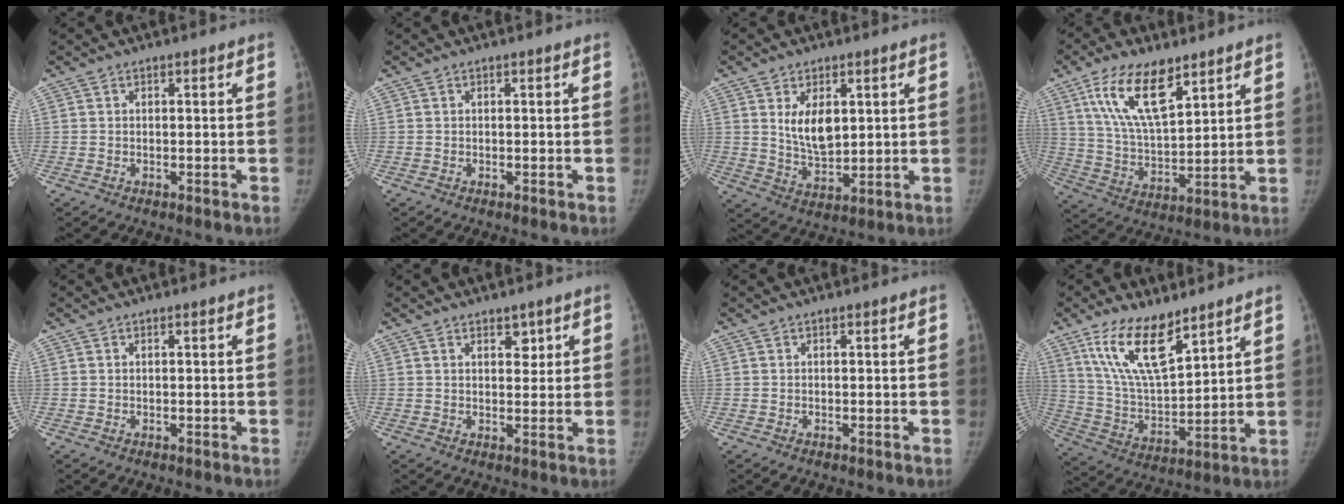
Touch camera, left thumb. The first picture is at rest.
{"total": 0.0}
{"total": 8.1, "force": [2.4, 4.5, 6.3], "torque": [-0.087, -0.022, 0.055]}
{"total": 14.5, "force": [8.3, 5.9, 10.4], "torque": [-0.170, -0.034, 0.162]}
{"total": 0.0}
{"total": 2.9, "force": [1.7, 1.7, 1.6], "torque": [-0.003, -0.010, 0.028]}
{"total": 0.0}
{"total": 14.9, "force": [9.6, 5.4, 10.1], "torque": [-0.164, -0.052, 0.196]}